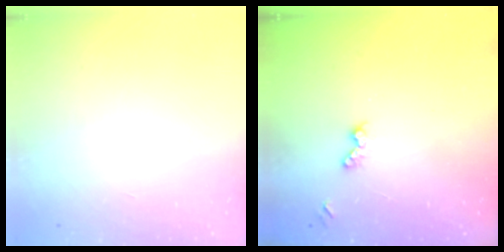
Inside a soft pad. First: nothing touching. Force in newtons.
{"total": 5.2, "press": 5.1, "slide": 0.8}